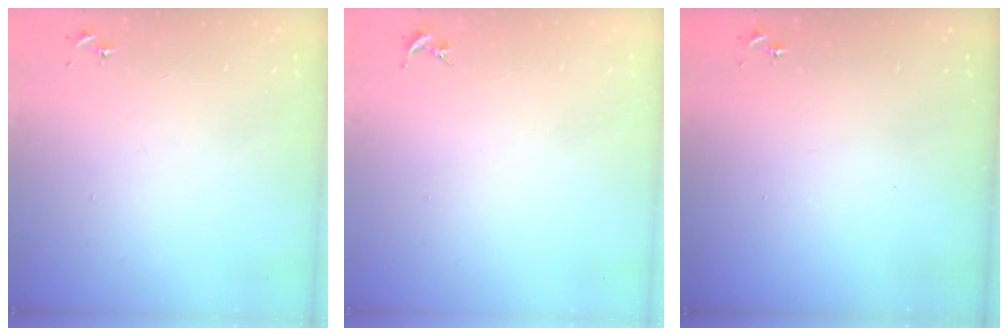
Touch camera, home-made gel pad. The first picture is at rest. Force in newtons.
{"total": 0.0}
{"total": 0.0}